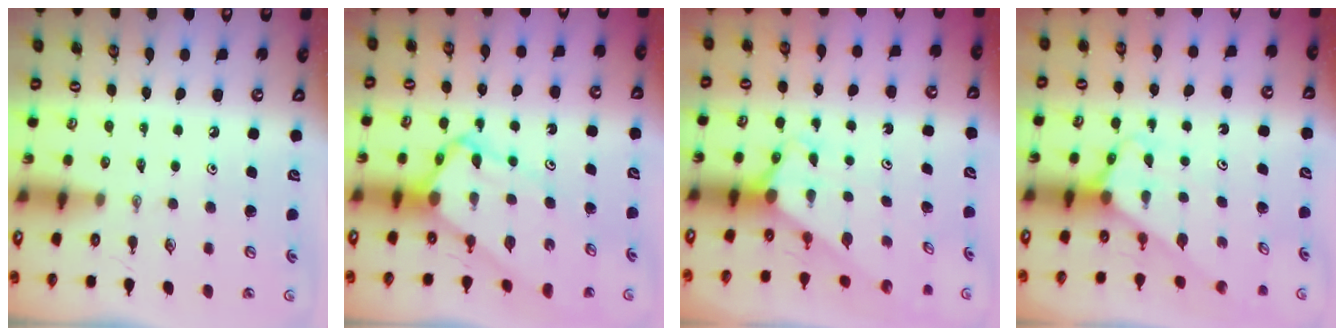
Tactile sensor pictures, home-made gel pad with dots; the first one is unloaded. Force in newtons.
{"total": 8.1, "press": 8.1, "slide": 0.6}
{"total": 2.9, "press": 2.9, "slide": 0.0}
{"total": 3.0, "press": 3.0, "slide": 0.2}